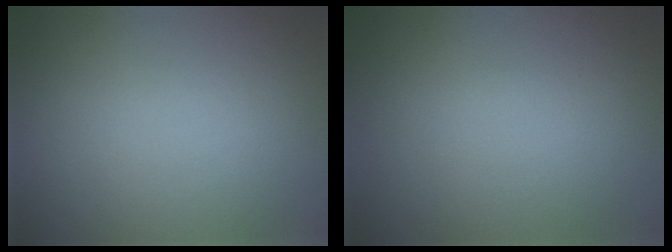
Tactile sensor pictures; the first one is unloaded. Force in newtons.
{"total": 0.0}